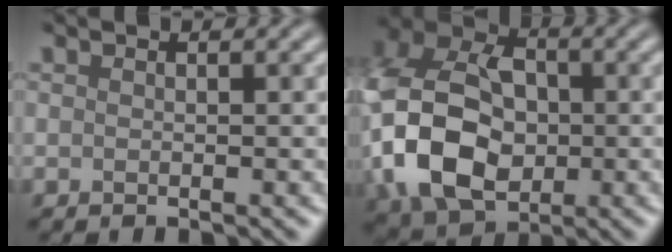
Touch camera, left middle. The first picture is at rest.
{"total": 13.1, "force": [-1.9, 9.5, 8.9], "torque": [-0.205, -0.001, -0.047]}